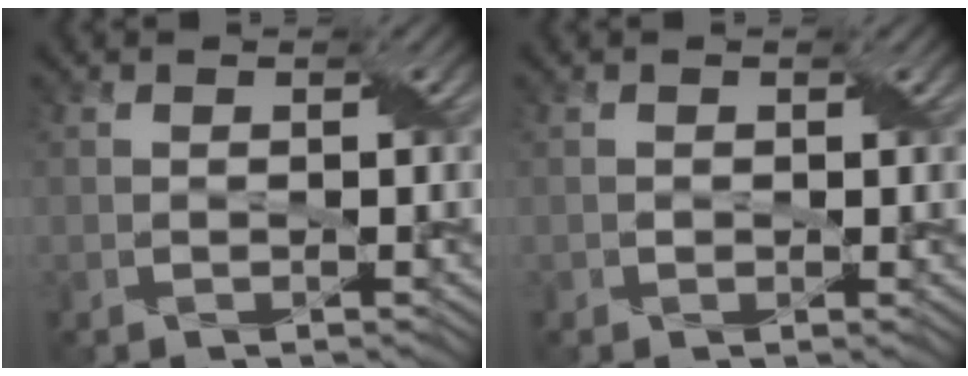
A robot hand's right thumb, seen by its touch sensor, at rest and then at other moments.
{"total": 0.9, "force": [0.2, 0.7, 0.4], "torque": [-0.009, -0.002, 0.004]}